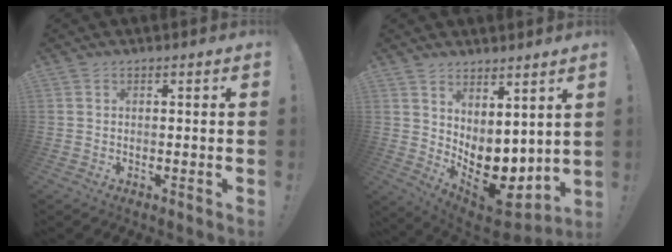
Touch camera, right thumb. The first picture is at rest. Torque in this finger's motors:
{"motor_torque": [-0.15, 1.23, 0.82, 0.32, 0.09]}